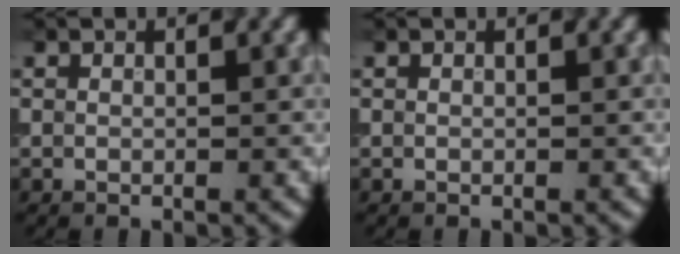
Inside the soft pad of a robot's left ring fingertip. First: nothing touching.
{"total": 0.0}